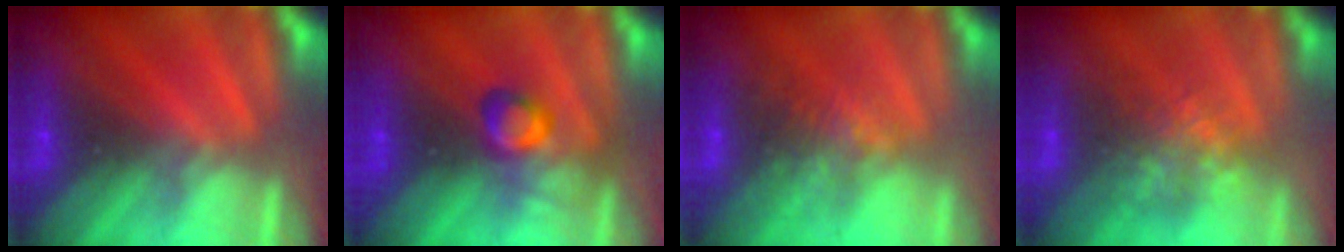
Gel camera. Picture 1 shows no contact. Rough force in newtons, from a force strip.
{"total": 2.8}
{"total": 3.8}
{"total": 4.6}